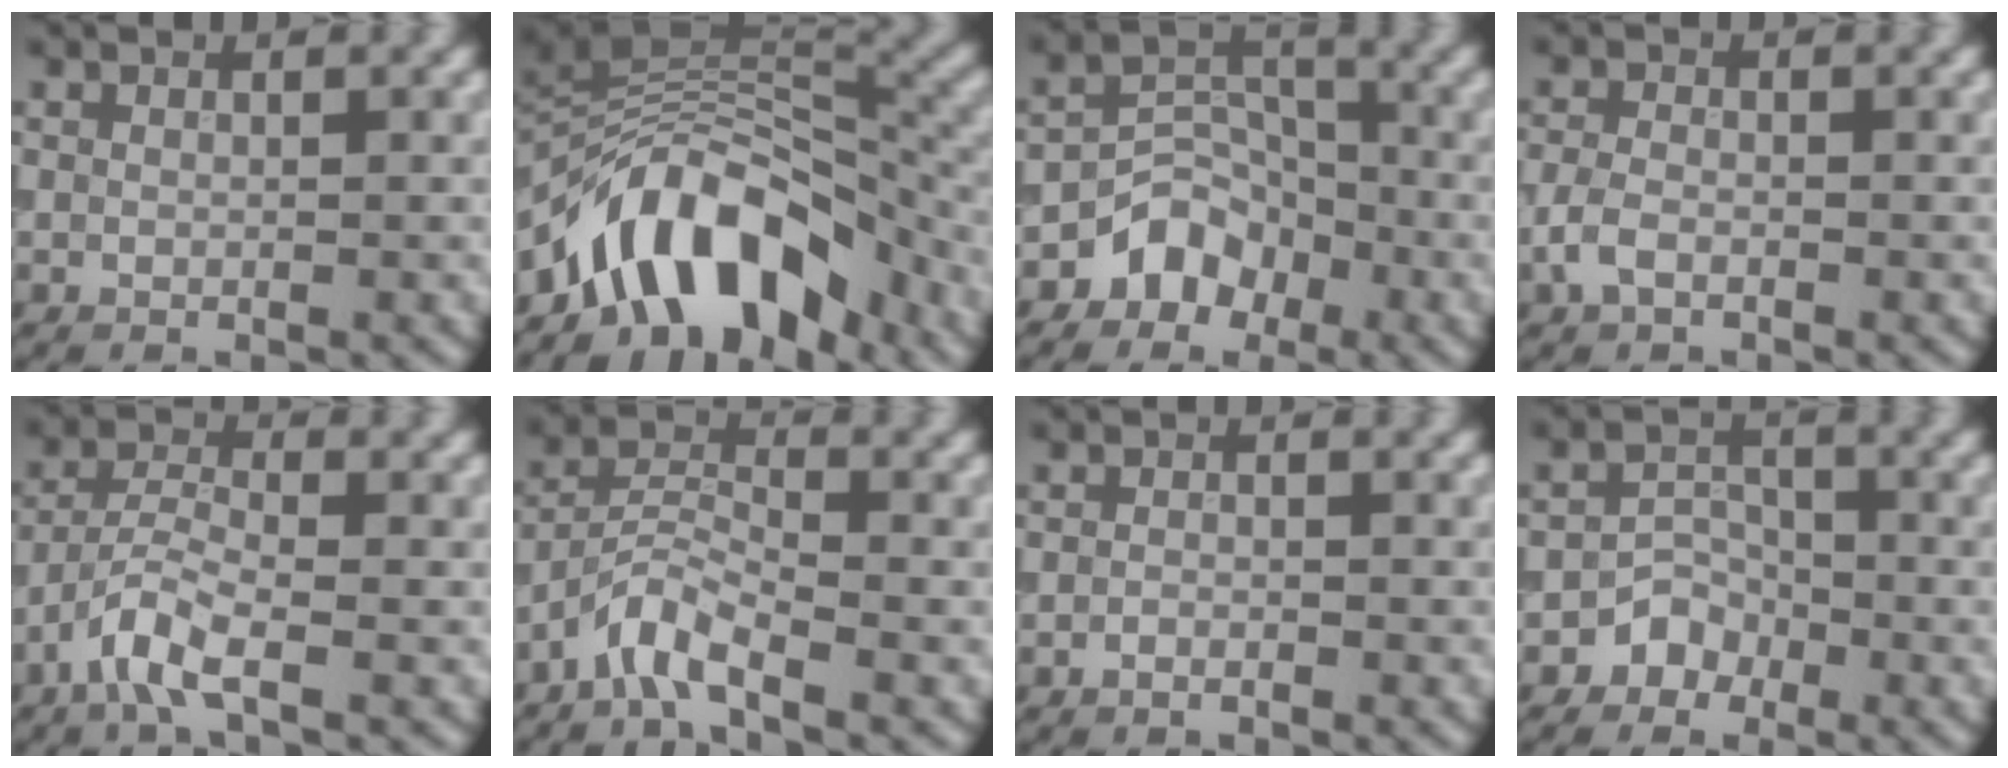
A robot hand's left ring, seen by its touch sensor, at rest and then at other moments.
{"total": 10.2, "force": [-6.3, 5.0, 6.3], "torque": [-0.072, 0.022, -0.121]}
{"total": 3.7, "force": [-2.3, 2.6, 1.2], "torque": [-0.004, 0.009, -0.044]}
{"total": 2.1, "force": [-1.1, 1.2, 1.3], "torque": [-0.031, 0.001, -0.029]}
{"total": 3.8, "force": [-2.3, 0.9, 2.9], "torque": [-0.066, 0.005, -0.059]}
{"total": 3.6, "force": [-2.7, 0.8, 2.3], "torque": [-0.048, 0.010, -0.065]}
{"total": 0.7, "force": [-0.5, 0.2, 0.4], "torque": [-0.009, -0.002, -0.012]}
{"total": 2.1, "force": [-1.4, 1.5, 0.3], "torque": [0.006, 0.009, -0.029]}